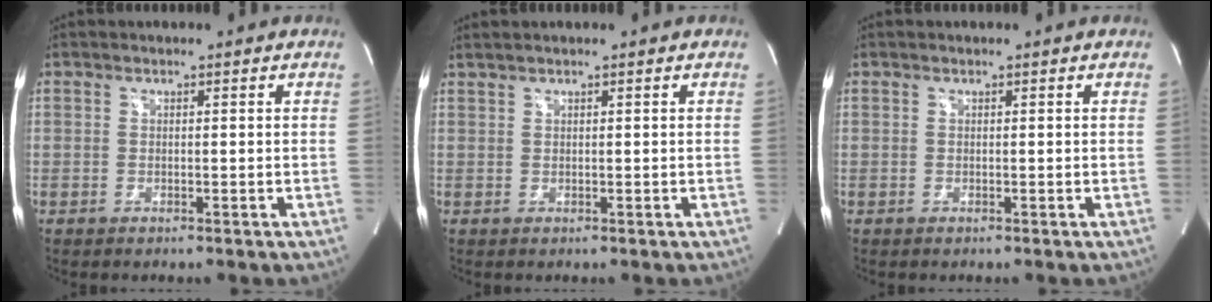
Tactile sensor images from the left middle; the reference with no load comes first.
{"total": 1.3, "force": [1.2, -0.1, 0.6], "torque": [-0.017, 0.012, 0.028]}
{"total": 0.0}